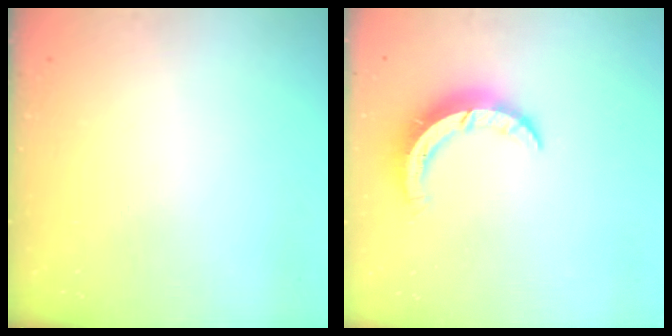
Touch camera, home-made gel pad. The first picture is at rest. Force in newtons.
{"total": 8.2, "press": 8.2, "slide": 0.2}